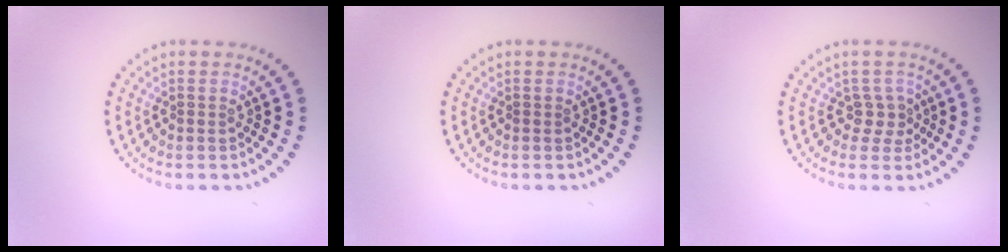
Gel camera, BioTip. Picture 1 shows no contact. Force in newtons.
{"total": 0.0}
{"total": 1.9, "press": 1.4, "slide": 1.3}